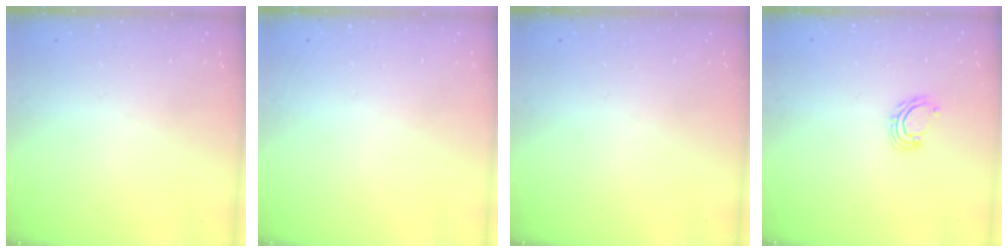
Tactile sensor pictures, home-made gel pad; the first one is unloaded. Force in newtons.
{"total": 0.0}
{"total": 0.0}
{"total": 4.2, "press": 4.2, "slide": 0.3}